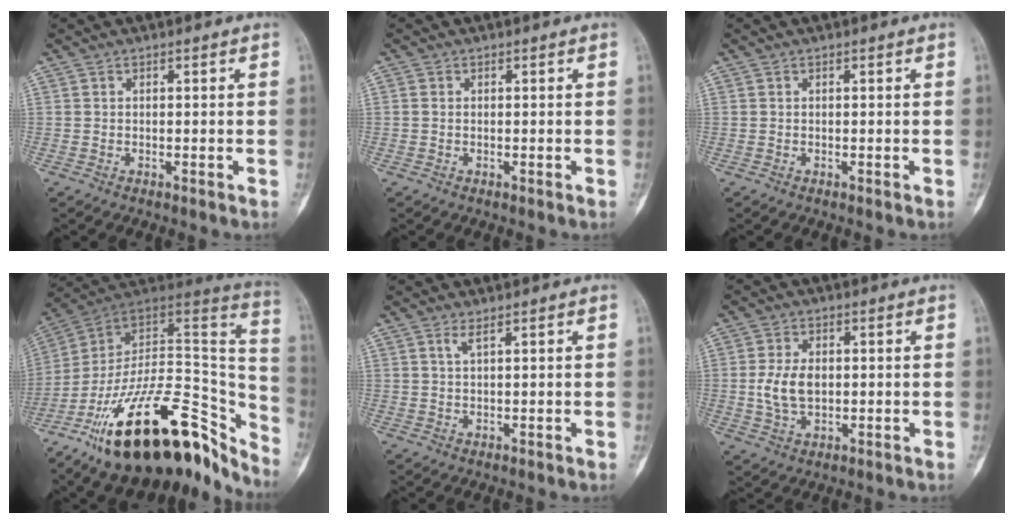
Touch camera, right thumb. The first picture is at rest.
{"total": 0.6, "force": [0.1, 0.5, 0.4], "torque": [-0.011, -0.001, 0.002]}
{"total": 0.0}
{"total": 32.7, "force": [-18.9, 15.1, 22.0], "torque": [-0.251, 0.089, -0.289]}
{"total": 1.3, "force": [0.8, 0.0, 1.0], "torque": [-0.027, -0.004, 0.019]}
{"total": 6.5, "force": [0.1, 4.1, 5.0], "torque": [-0.099, 0.000, 0.006]}